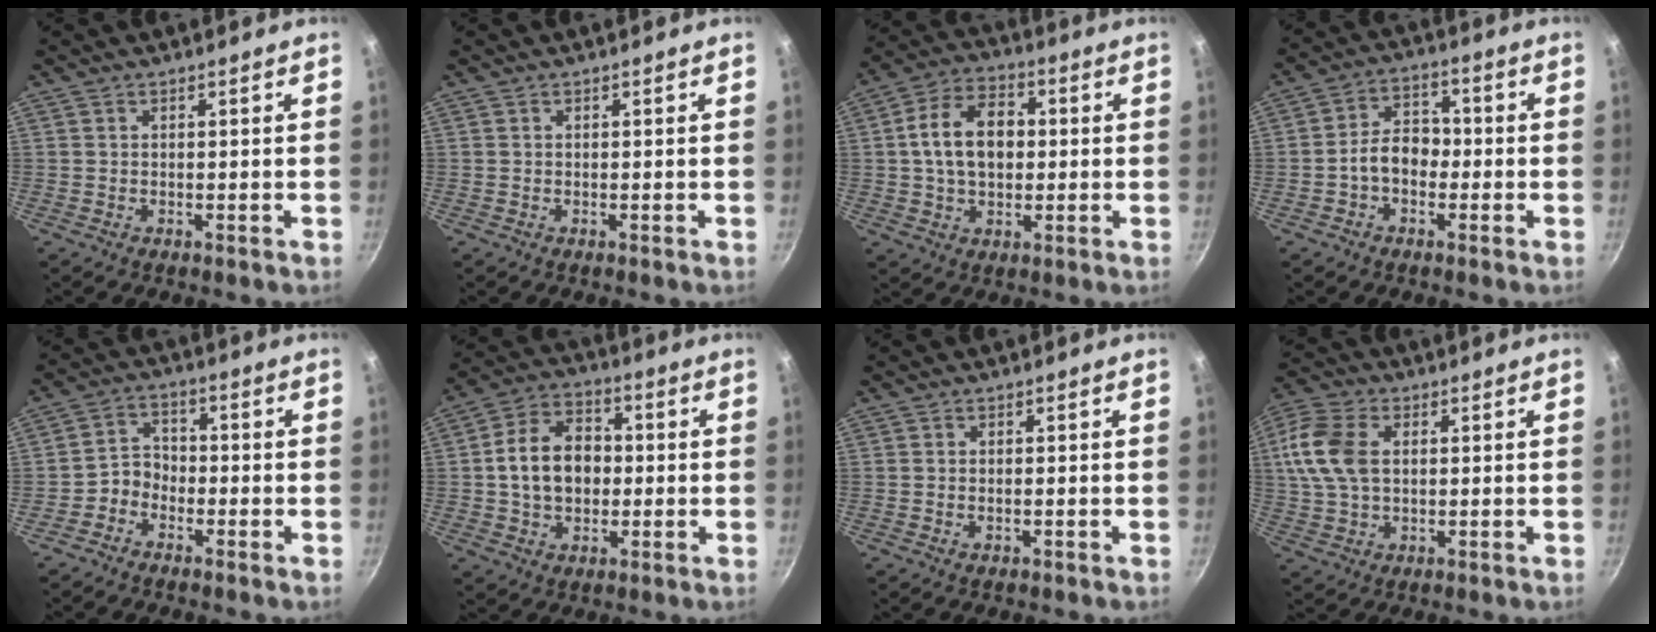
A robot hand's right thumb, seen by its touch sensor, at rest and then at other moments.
{"total": 0.0}
{"total": 12.4, "force": [0.9, 8.5, 9.0], "torque": [-0.128, 0.022, 0.006]}
{"total": 7.0, "force": [-1.6, 5.1, 4.6], "torque": [-0.042, 0.030, -0.038]}
{"total": 4.0, "force": [-2.3, 3.1, 1.3], "torque": [-0.003, 0.032, -0.053]}
{"total": 12.5, "force": [0.0, 9.3, 8.4], "torque": [-0.116, 0.025, -0.008]}
{"total": 0.8, "force": [-0.2, 0.5, 0.6], "torque": [-0.010, 0.002, -0.005]}
{"total": 12.0, "force": [2.0, 7.9, 8.9], "torque": [-0.172, 0.013, 0.030]}